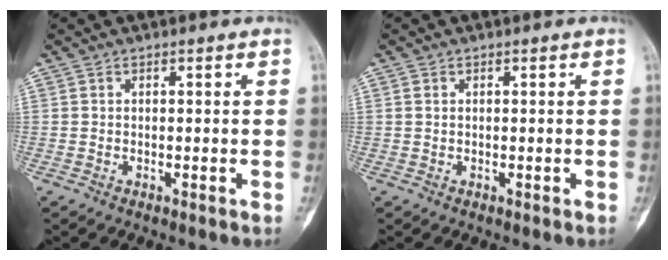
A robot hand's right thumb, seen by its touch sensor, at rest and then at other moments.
{"total": 0.6, "force": [0.2, 0.5, 0.4], "torque": [-0.007, 0.002, 0.004]}